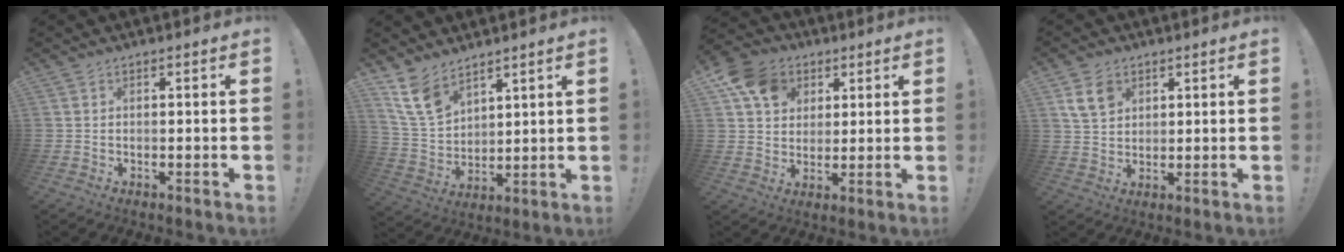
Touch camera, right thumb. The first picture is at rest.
{"total": 11.7, "force": [8.7, 6.2, 4.9], "torque": [-0.102, -0.050, 0.173]}
{"total": 12.5, "force": [5.1, 10.0, 5.5], "torque": [-0.083, -0.018, 0.104]}
{"total": 7.4, "force": [3.5, 5.2, 3.8], "torque": [-0.063, -0.004, 0.071]}